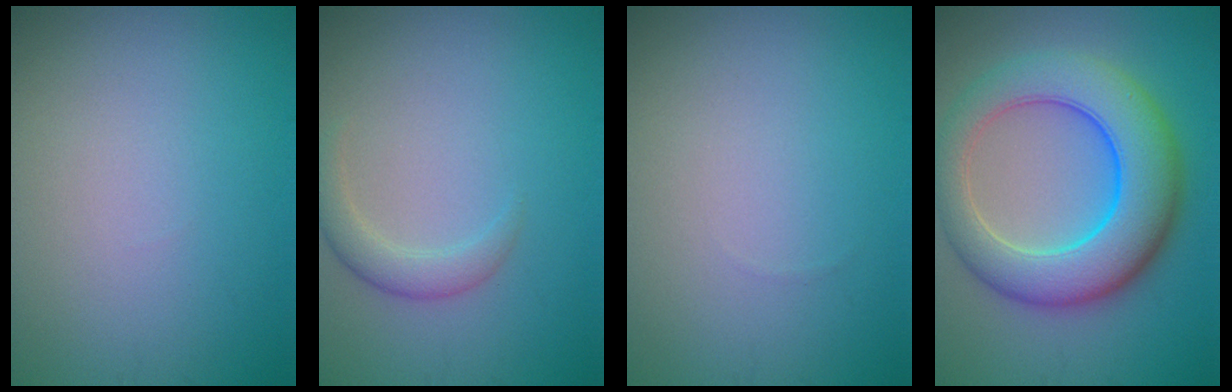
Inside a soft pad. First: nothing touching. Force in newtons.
{"total": 2.0, "press": 2.0, "slide": 0.1}
{"total": 0.0}
{"total": 9.4, "press": 9.4, "slide": 0.1}